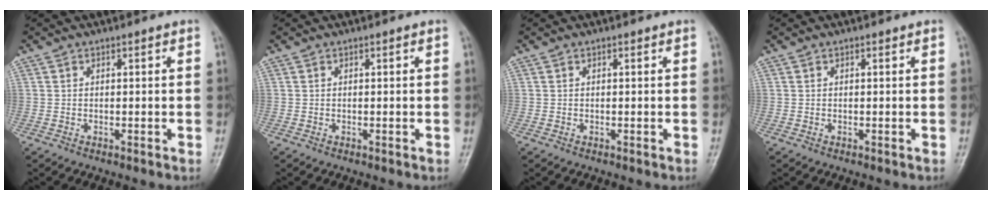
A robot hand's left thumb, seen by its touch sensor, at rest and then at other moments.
{"total": 0.0}
{"total": 0.0}
{"total": 0.0}